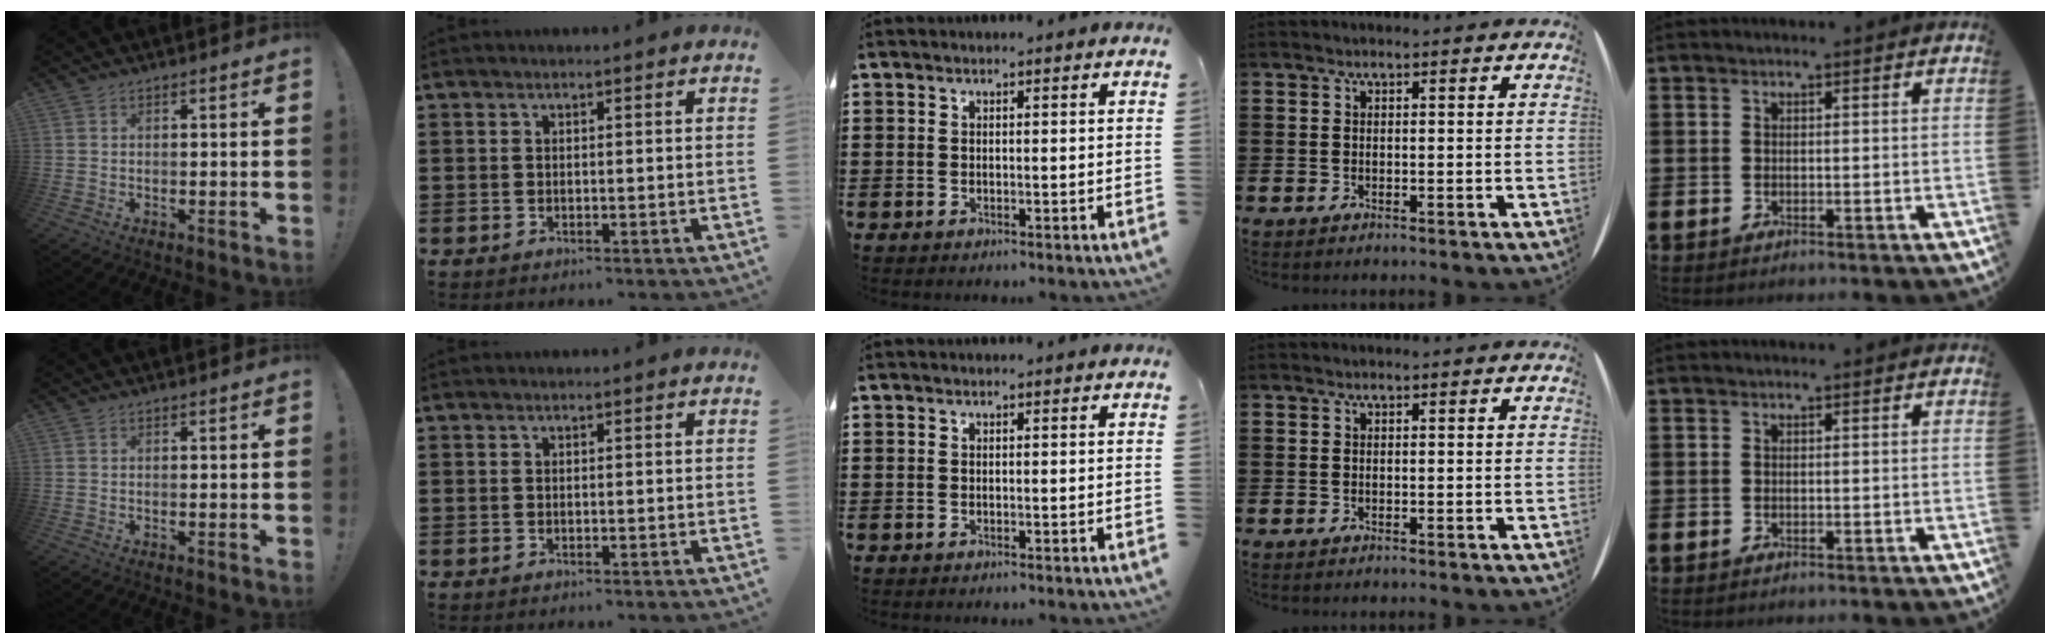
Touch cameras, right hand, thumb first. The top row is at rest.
{}